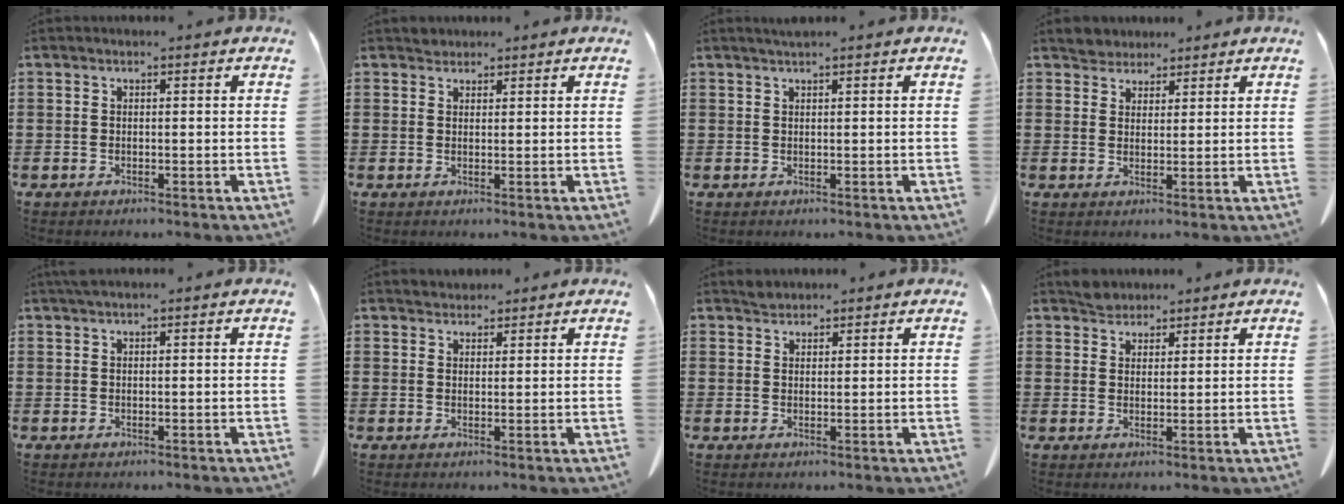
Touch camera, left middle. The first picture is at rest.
{"total": 1.4, "force": [1.3, 0.6, -0.2], "torque": [0.000, 0.003, 0.026]}
{"total": 0.8, "force": [0.7, 0.0, 0.4], "torque": [-0.008, -0.001, 0.014]}
{"total": 3.0, "force": [2.8, 1.1, -0.2], "torque": [-0.007, 0.001, 0.054]}
{"total": 0.9, "force": [0.6, 0.1, 0.6], "torque": [-0.014, 0.000, 0.013]}
{"total": 1.7, "force": [1.6, 0.6, -0.1], "torque": [-0.003, 0.003, 0.033]}
{"total": 1.5, "force": [1.4, 0.5, 0.0], "torque": [-0.003, 0.002, 0.028]}
{"total": 2.6, "force": [2.4, 1.0, 0.1], "torque": [-0.009, 0.006, 0.047]}